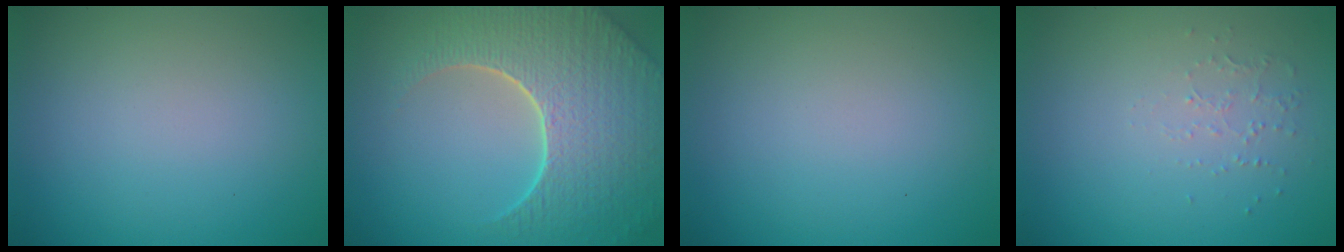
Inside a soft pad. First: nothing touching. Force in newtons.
{"total": 9.0, "press": 6.3, "slide": 6.5}
{"total": 0.0}
{"total": 0.8, "press": 0.5, "slide": 0.6}